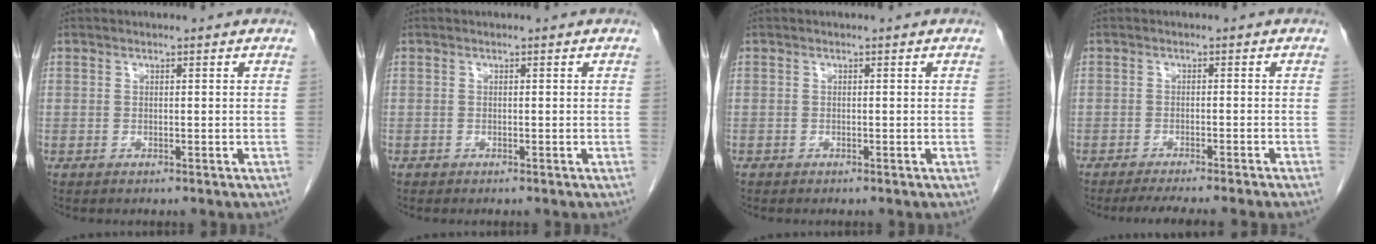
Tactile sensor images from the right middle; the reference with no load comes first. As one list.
[{"total": 0.0}, {"total": 0.0}, {"total": 7.6, "force": [-6.6, -0.5, 3.8], "torque": [-0.034, -0.012, -0.095]}]